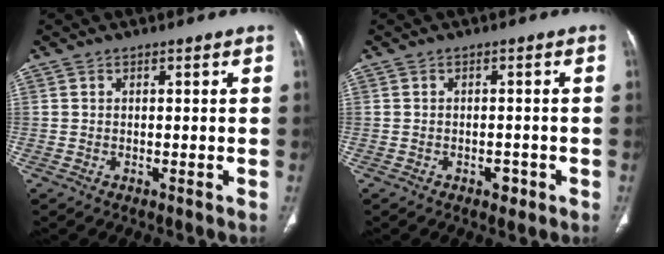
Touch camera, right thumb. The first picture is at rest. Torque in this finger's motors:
{"motor_torque": [2.19, 2.02, 0.28, -0.59, -0.02]}